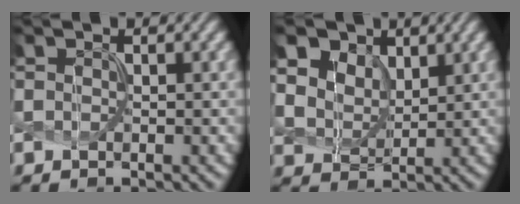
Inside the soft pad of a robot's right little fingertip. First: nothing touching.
{"total": 8.2, "force": [4.8, 5.5, 3.8], "torque": [-0.124, 0.018, 0.083]}